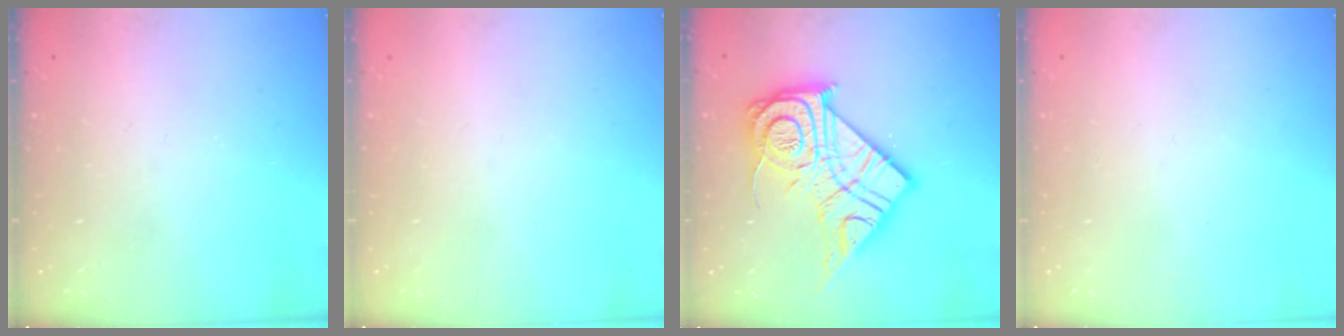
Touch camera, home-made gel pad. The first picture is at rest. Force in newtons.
{"total": 1.5, "press": 1.5, "slide": 0.1}
{"total": 23.3, "press": 23.3, "slide": 1.7}
{"total": 1.6, "press": 1.6, "slide": 0.1}